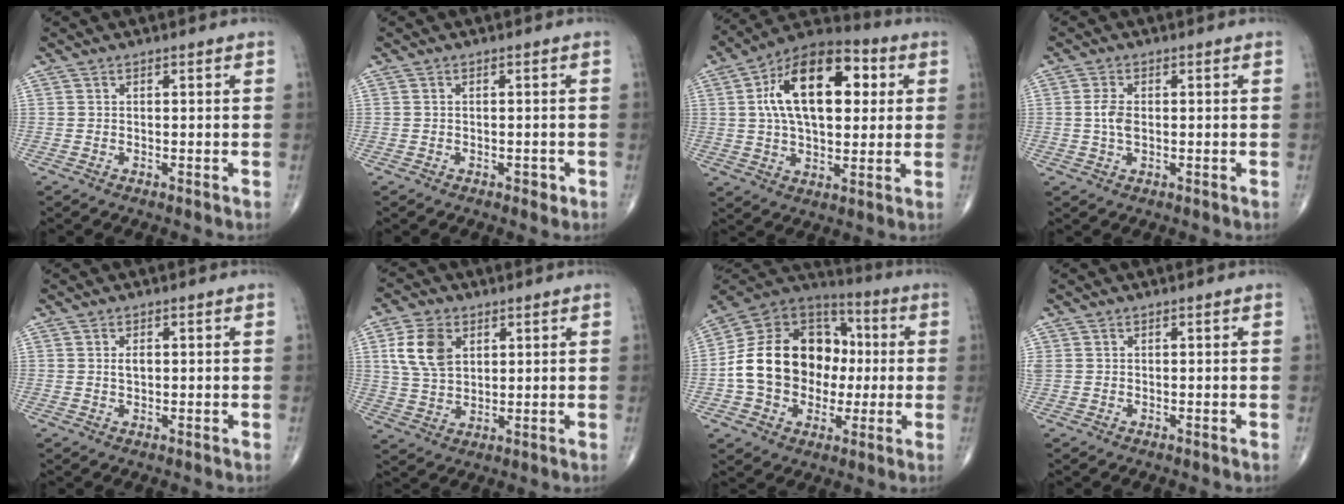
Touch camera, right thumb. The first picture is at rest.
{"total": 1.3, "force": [-0.6, 0.8, 0.8], "torque": [-0.009, 0.001, -0.007]}
{"total": 20.1, "force": [4.5, 10.9, 16.2], "torque": [-0.239, 0.016, 0.065]}
{"total": 3.3, "force": [0.1, 1.8, 2.7], "torque": [-0.059, 0.002, 0.000]}
{"total": 1.8, "force": [0.4, 1.1, 1.4], "torque": [-0.022, -0.002, 0.007]}
{"total": 9.3, "force": [3.2, 6.2, 6.1], "torque": [-0.107, -0.009, 0.065]}
{"total": 21.5, "force": [-0.7, 16.7, 13.4], "torque": [-0.197, 0.038, -0.009]}
{"total": 1.3, "force": [0.4, 1.1, 0.5], "torque": [-0.014, 0.009, 0.010]}